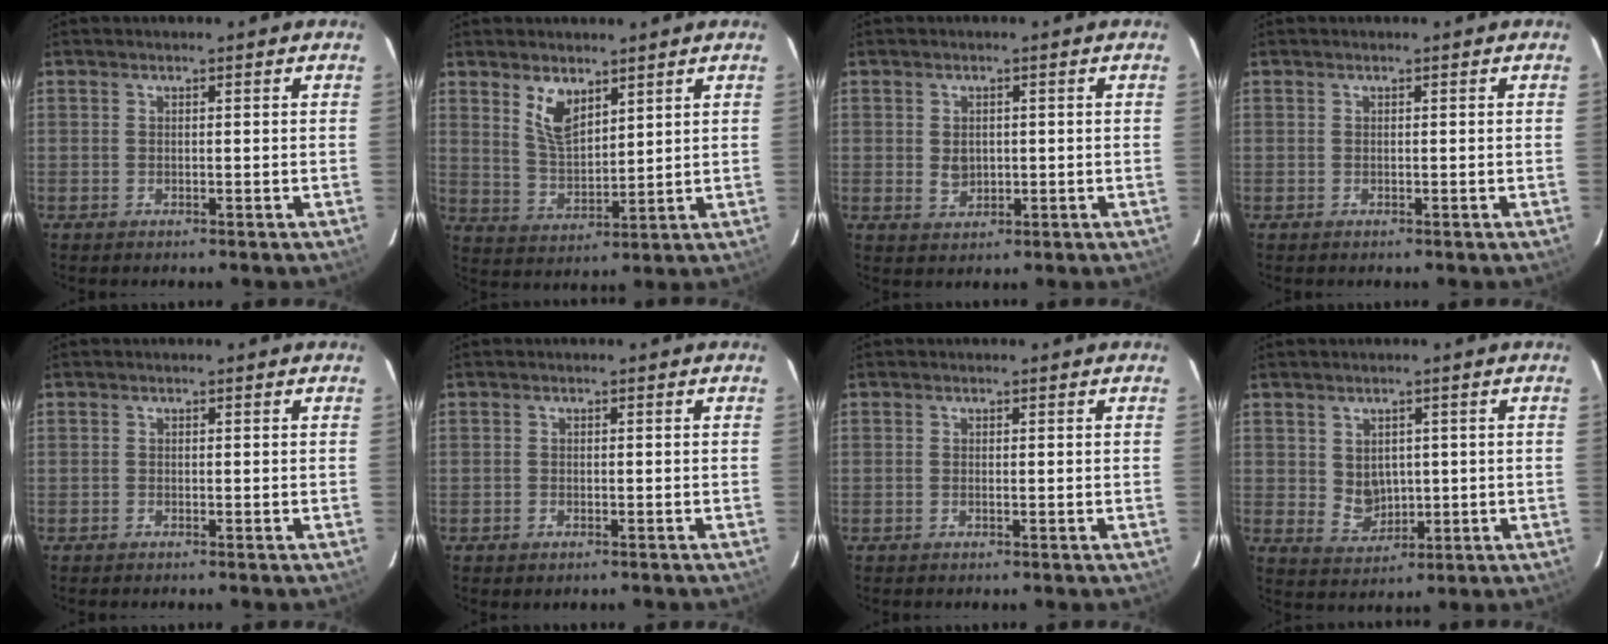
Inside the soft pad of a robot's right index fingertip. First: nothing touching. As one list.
[{"total": 7.0, "force": [4.3, 3.1, 4.5], "torque": [-0.082, -0.003, 0.089]}, {"total": 3.1, "force": [0.0, 2.6, 1.7], "torque": [-0.029, 0.000, 0.003]}, {"total": 0.0}, {"total": 0.0}, {"total": 1.1, "force": [-0.7, 0.7, 0.4], "torque": [-0.012, -0.002, -0.012]}, {"total": 0.0}, {"total": 4.8, "force": [0.8, 4.2, 2.2], "torque": [-0.040, 0.002, 0.027]}]